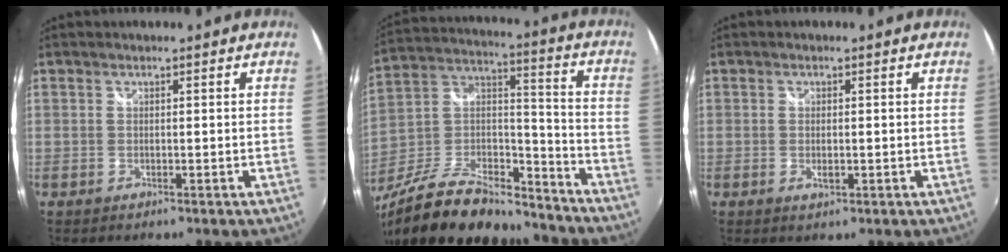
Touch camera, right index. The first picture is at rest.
{"total": 25.3, "force": [-18.9, 9.4, 13.9], "torque": [-0.270, 0.008, -0.302]}
{"total": 2.0, "force": [-0.4, 1.0, 1.6], "torque": [-0.028, -0.004, -0.005]}